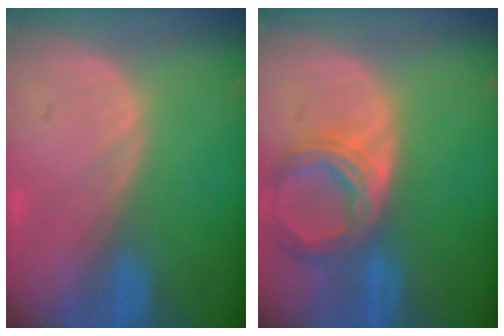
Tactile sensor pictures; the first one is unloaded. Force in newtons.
{"total": 6.9, "press": 6.4, "slide": 2.7}